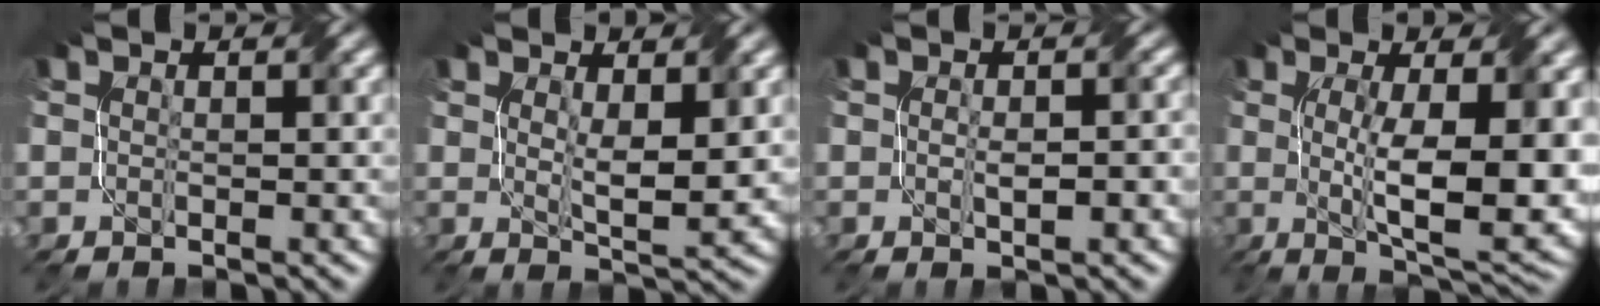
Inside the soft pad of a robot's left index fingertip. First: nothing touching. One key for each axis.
{"total": 3.4, "fx": 1.0, "fy": 0.9, "fz": 3.1, "tx": -0.060, "ty": -0.008, "tz": 0.023}
{"total": 2.1, "fx": -0.3, "fy": 0.8, "fz": 2.0, "tx": -0.036, "ty": -0.003, "tz": -0.002}
{"total": 9.8, "fx": -0.1, "fy": 2.7, "fz": 9.5, "tx": -0.149, "ty": -0.009, "tz": 0.004}